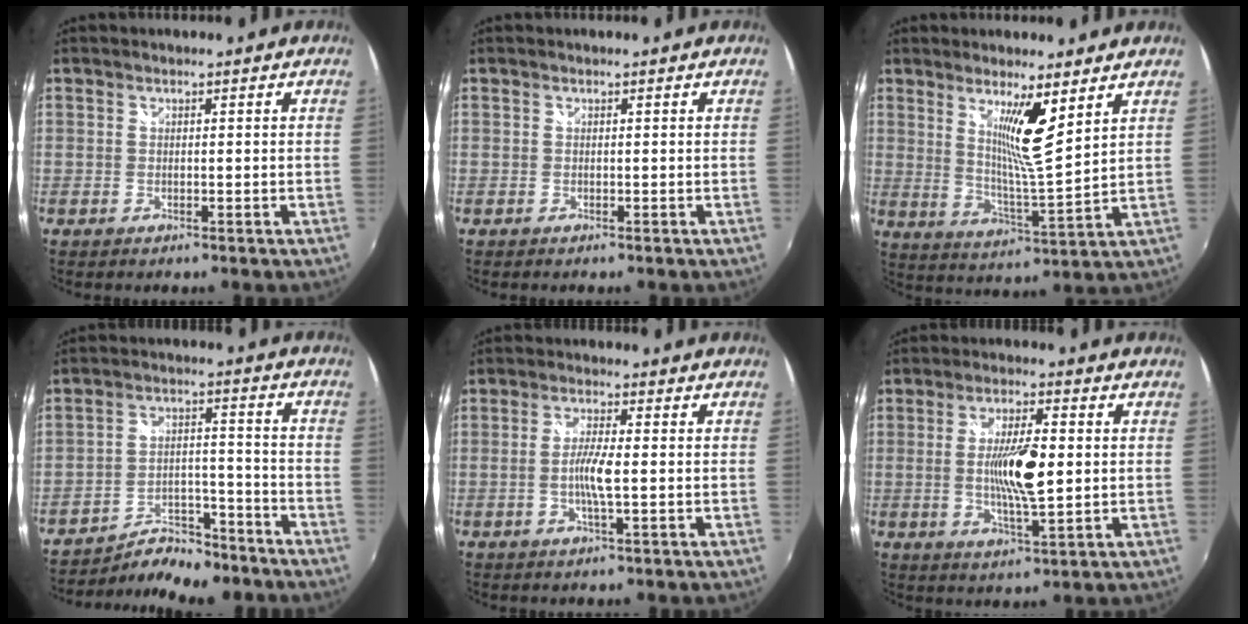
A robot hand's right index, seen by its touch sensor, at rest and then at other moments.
{"total": 0.0}
{"total": 9.1, "force": [5.6, -1.5, 7.0], "torque": [-0.110, -0.023, 0.096]}
{"total": 9.7, "force": [-9.4, 1.6, 1.8], "torque": [-0.032, 0.012, -0.140]}
{"total": 4.5, "force": [-0.8, 0.3, 4.5], "torque": [-0.086, -0.001, -0.016]}
{"total": 9.5, "force": [0.0, 2.6, 9.2], "torque": [-0.163, -0.005, 0.002]}